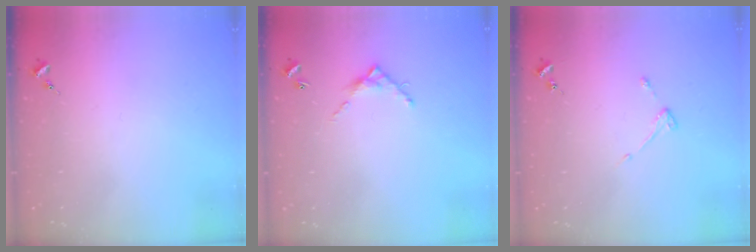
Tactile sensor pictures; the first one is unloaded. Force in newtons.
{"total": 7.0, "press": 7.0, "slide": 0.2}
{"total": 3.0, "press": 3.0, "slide": 0.4}